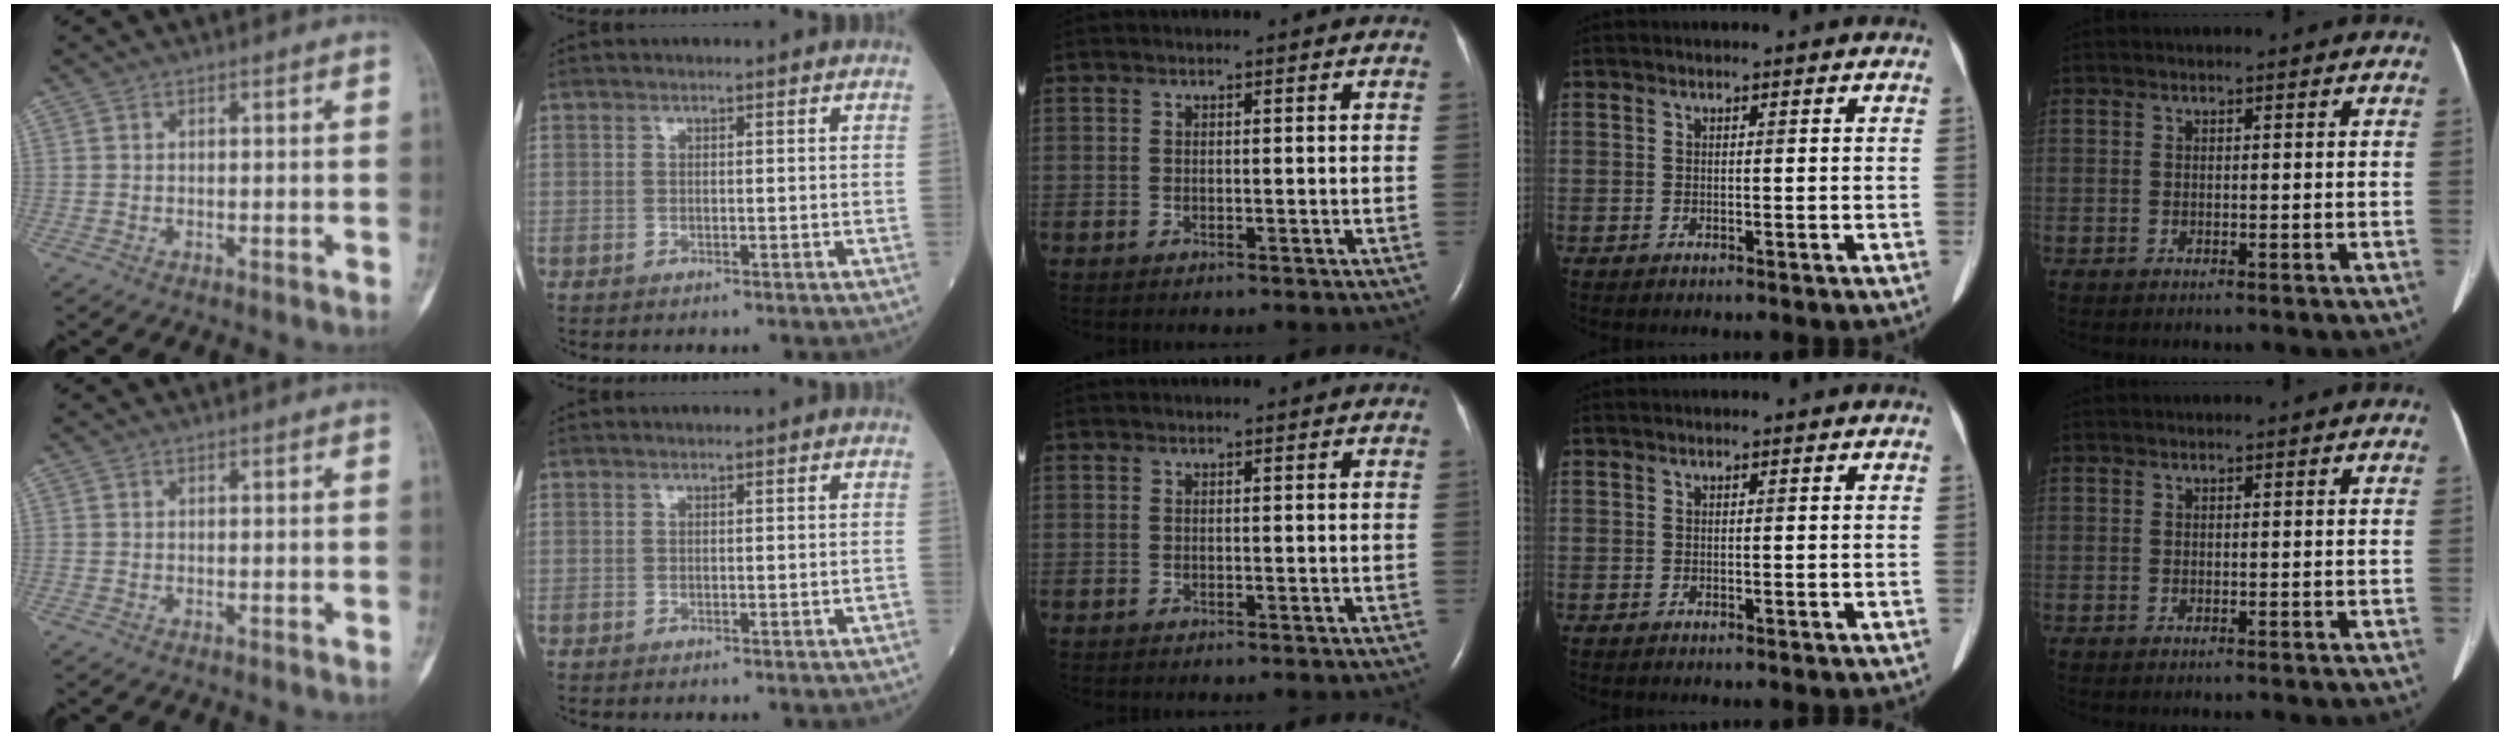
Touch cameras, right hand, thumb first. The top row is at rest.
{}